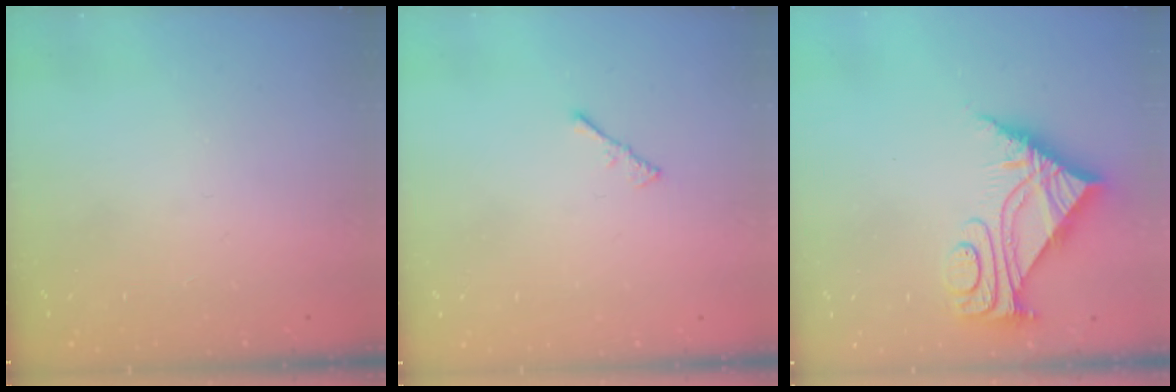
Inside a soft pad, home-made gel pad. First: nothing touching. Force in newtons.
{"total": 1.5, "press": 1.4, "slide": 0.4}
{"total": 7.1, "press": 7.0, "slide": 0.7}